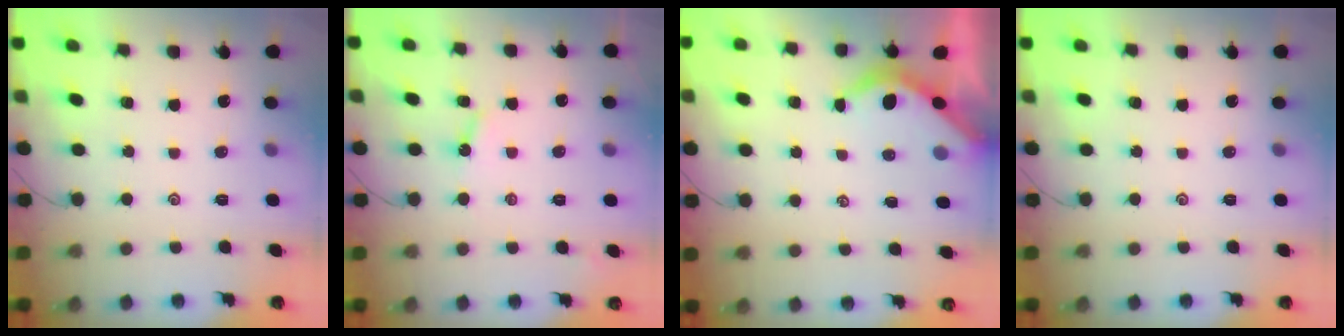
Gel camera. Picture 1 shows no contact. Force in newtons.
{"total": 3.4, "press": 3.4, "slide": 0.3}
{"total": 3.8, "press": 3.8, "slide": 0.5}
{"total": 0.0}